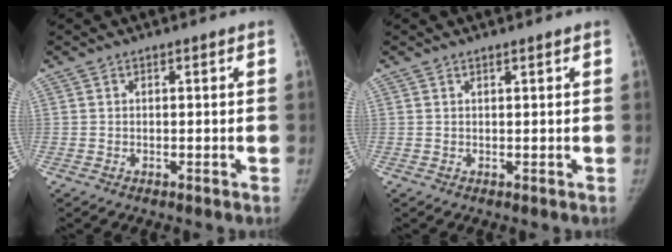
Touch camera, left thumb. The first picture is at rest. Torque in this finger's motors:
{"motor_torque": [-0.05, 0.08, 0.00, 0.02, -0.02]}